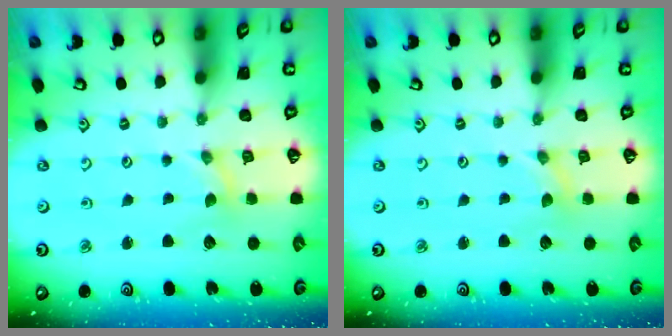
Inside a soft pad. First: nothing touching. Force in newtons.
{"total": 0.0}